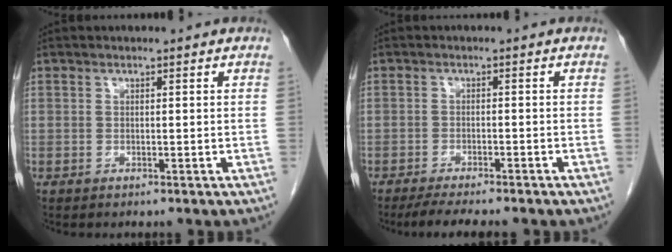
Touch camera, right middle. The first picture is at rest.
{"total": 7.7, "force": [-6.4, 1.2, 4.1], "torque": [-0.054, -0.011, -0.093]}